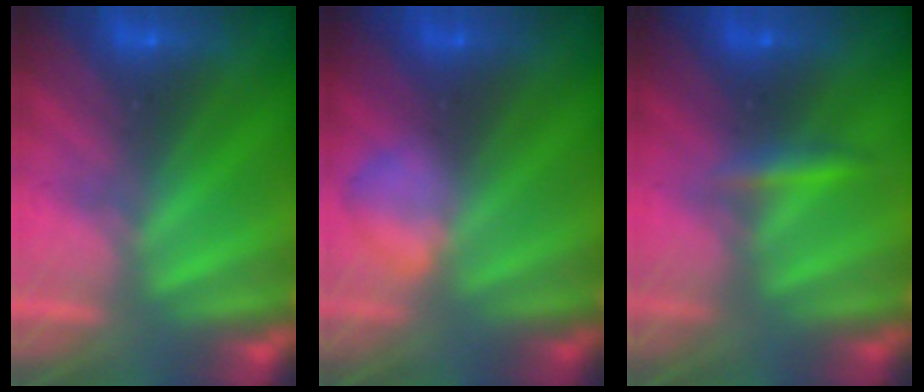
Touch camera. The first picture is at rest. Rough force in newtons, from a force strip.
{"total": 2.3}
{"total": 2.3}